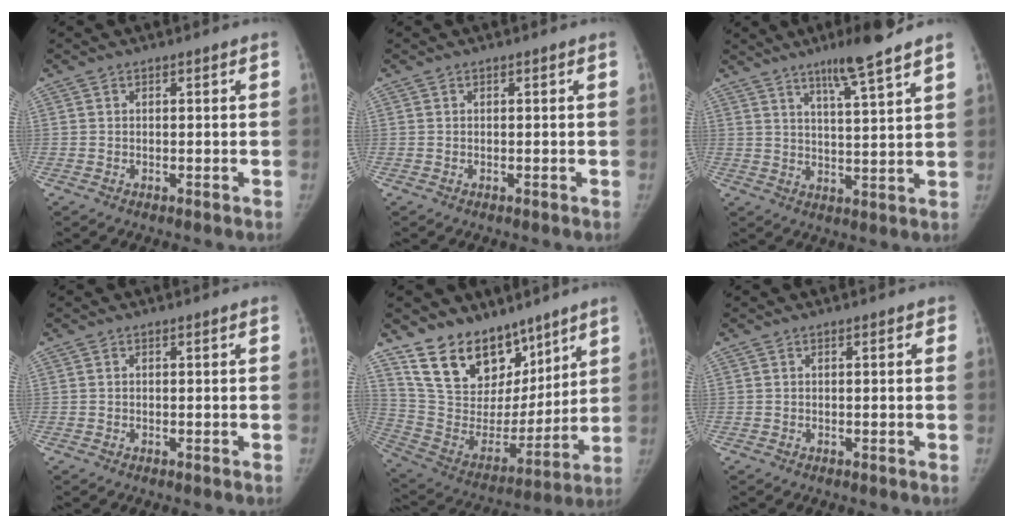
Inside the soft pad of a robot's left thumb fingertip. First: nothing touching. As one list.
[{"total": 0.0}, {"total": 9.7, "force": [6.9, 0.3, 6.8], "torque": [-0.106, -0.039, 0.110]}, {"total": 0.0}, {"total": 19.7, "force": [13.9, 11.7, 7.6], "torque": [-0.077, -0.076, 0.256]}, {"total": 0.6, "force": [0.2, 0.3, 0.5], "torque": [-0.007, 0.001, 0.001]}]